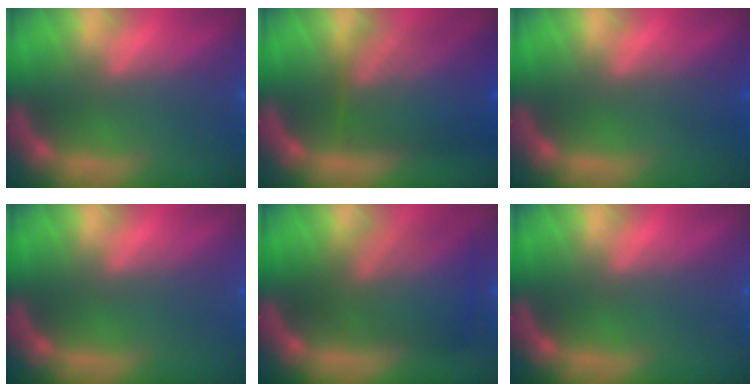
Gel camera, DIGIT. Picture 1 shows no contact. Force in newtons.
{"total": 9.1}
{"total": 1.5}
{"total": 0.0}
{"total": 7.6}
{"total": 0.0}